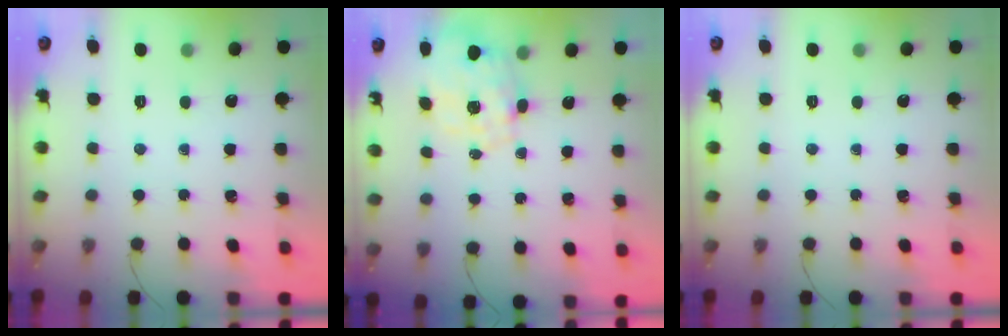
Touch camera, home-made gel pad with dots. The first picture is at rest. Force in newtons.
{"total": 2.3, "press": 2.1, "slide": 1.0}
{"total": 0.0}